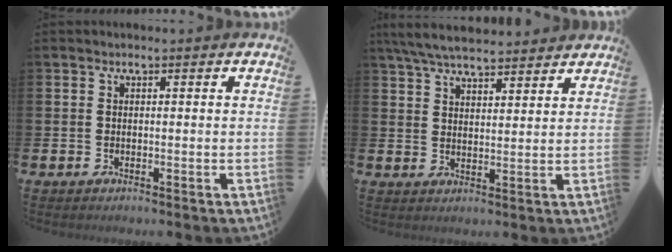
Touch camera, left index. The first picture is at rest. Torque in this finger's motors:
{"motor_torque": [1.08, -1.06, 0.63, 0.21]}